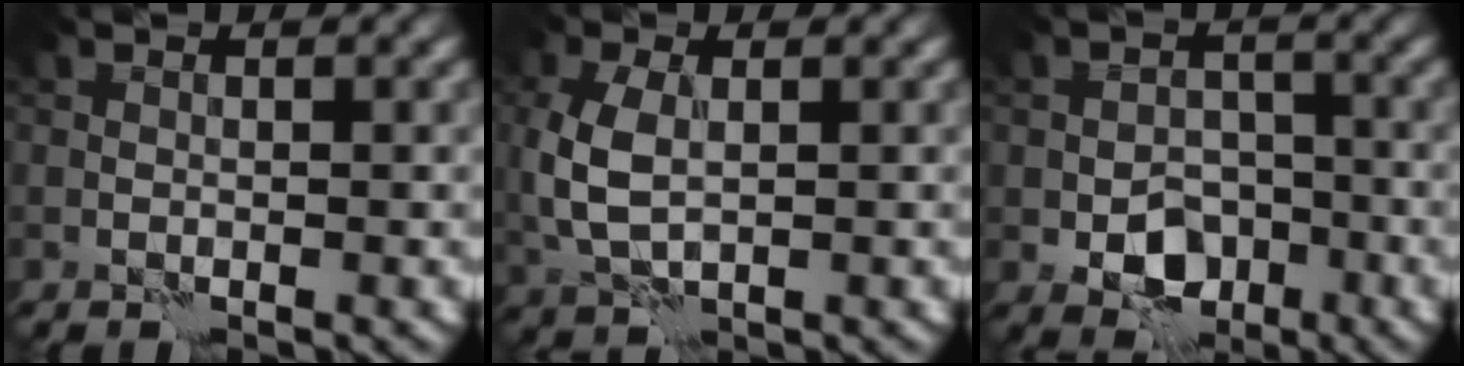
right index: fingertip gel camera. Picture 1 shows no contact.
{"total": 4.8, "force": [0.1, 3.0, 3.8], "torque": [-0.102, 0.002, 0.005]}
{"total": 4.9, "force": [-2.1, 3.6, 2.7], "torque": [-0.038, -0.006, -0.036]}